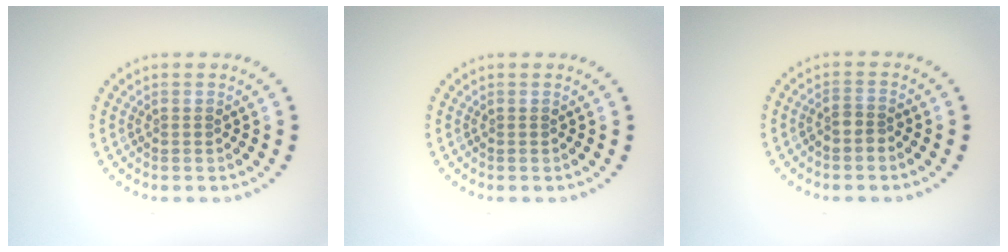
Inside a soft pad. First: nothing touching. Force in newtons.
{"total": 0.0}
{"total": 1.6, "press": 1.3, "slide": 0.9}